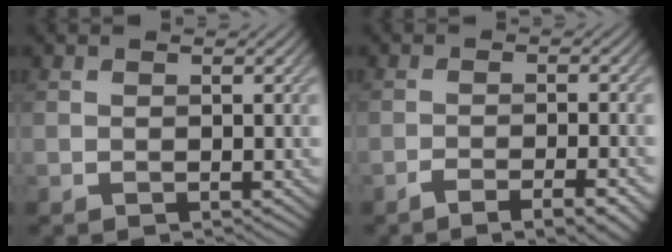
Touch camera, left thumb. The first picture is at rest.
{"total": 5.1, "force": [-3.3, 1.0, 3.8], "torque": [-0.056, 0.004, -0.059]}